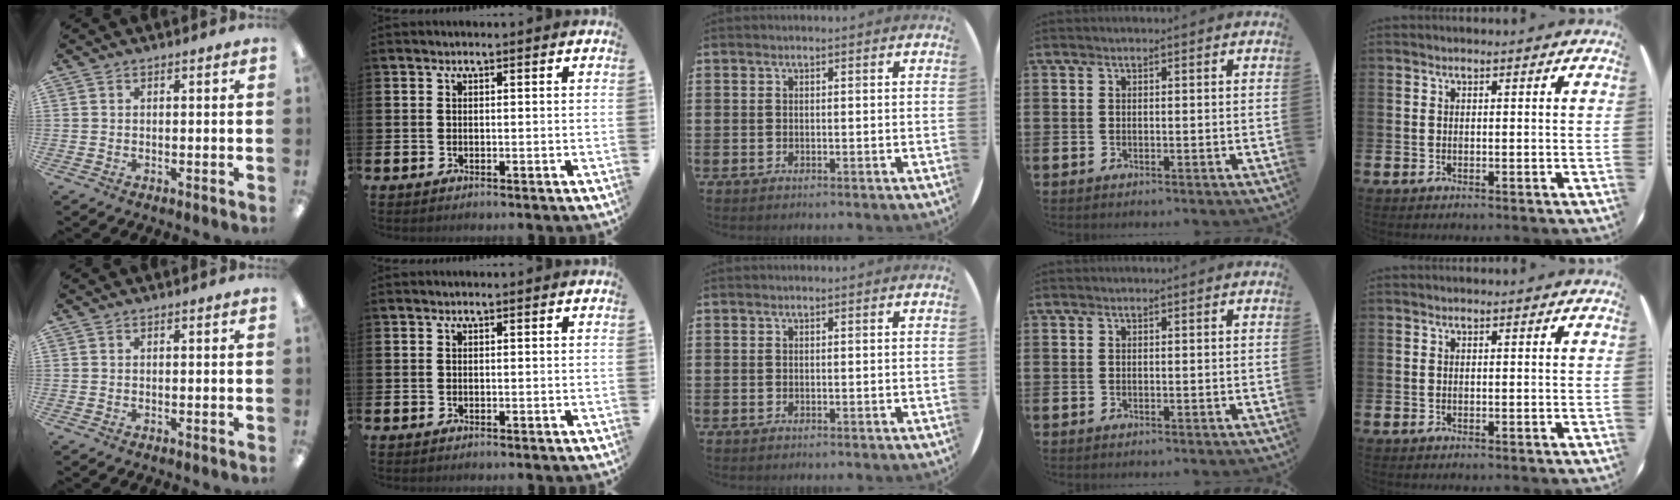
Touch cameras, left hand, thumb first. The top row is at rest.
{}